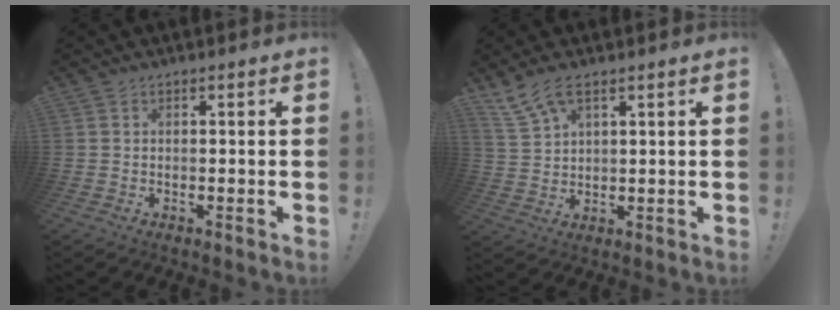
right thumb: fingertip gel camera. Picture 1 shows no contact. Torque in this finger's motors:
{"motor_torque": [0.10, 0.10, 0.42, 0.36, 0.01]}